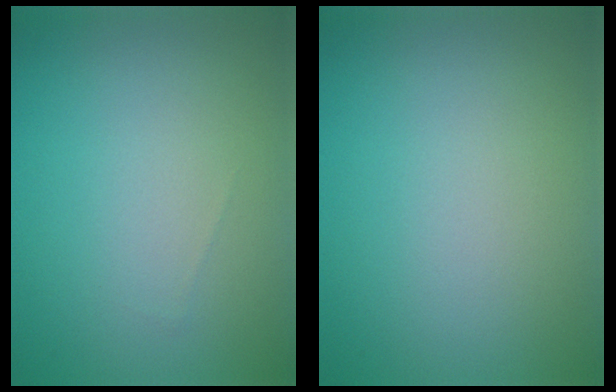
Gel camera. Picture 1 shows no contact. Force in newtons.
{"total": 0.0}